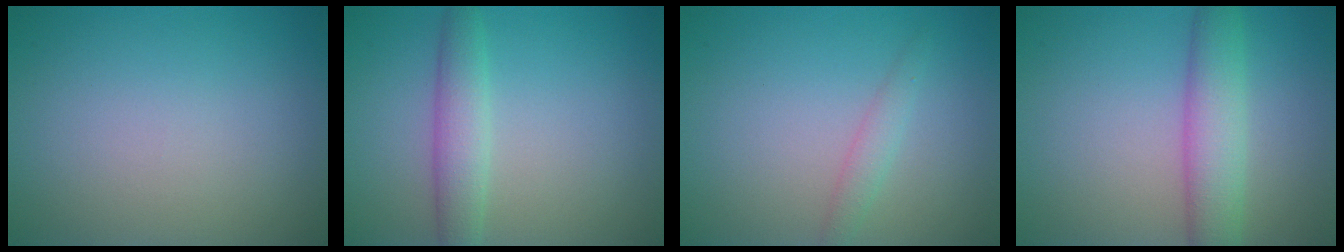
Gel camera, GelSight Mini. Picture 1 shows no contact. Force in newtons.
{"total": 3.0, "press": 3.0, "slide": 0.0}
{"total": 1.4, "press": 1.4, "slide": 0.0}
{"total": 4.4, "press": 4.4, "slide": 0.1}